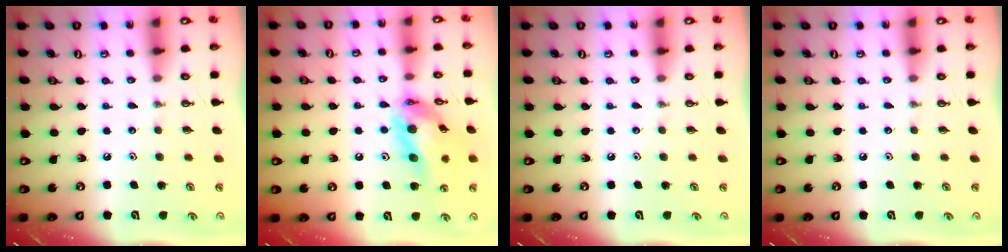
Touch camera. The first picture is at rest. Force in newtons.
{"total": 16.2, "press": 16.1, "slide": 1.8}
{"total": 0.0}
{"total": 0.0}